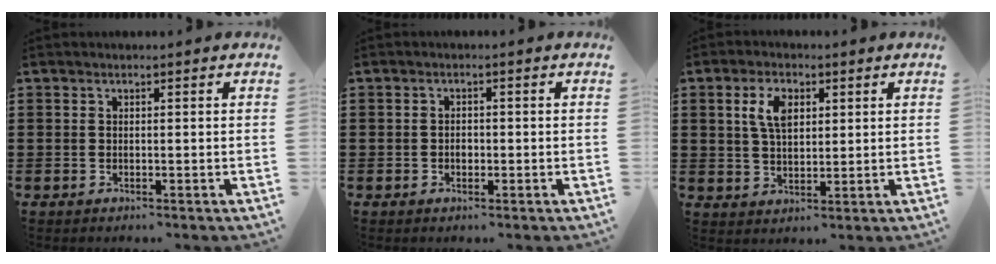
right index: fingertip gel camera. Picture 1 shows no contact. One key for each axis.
{"total": 1.3, "fx": -0.3, "fy": 0.8, "fz": 0.9, "tx": -0.018, "ty": 0.003, "tz": -0.005}
{"total": 5.4, "fx": 1.8, "fy": 2.9, "fz": 4.2, "tx": -0.085, "ty": 0.010, "tz": 0.029}